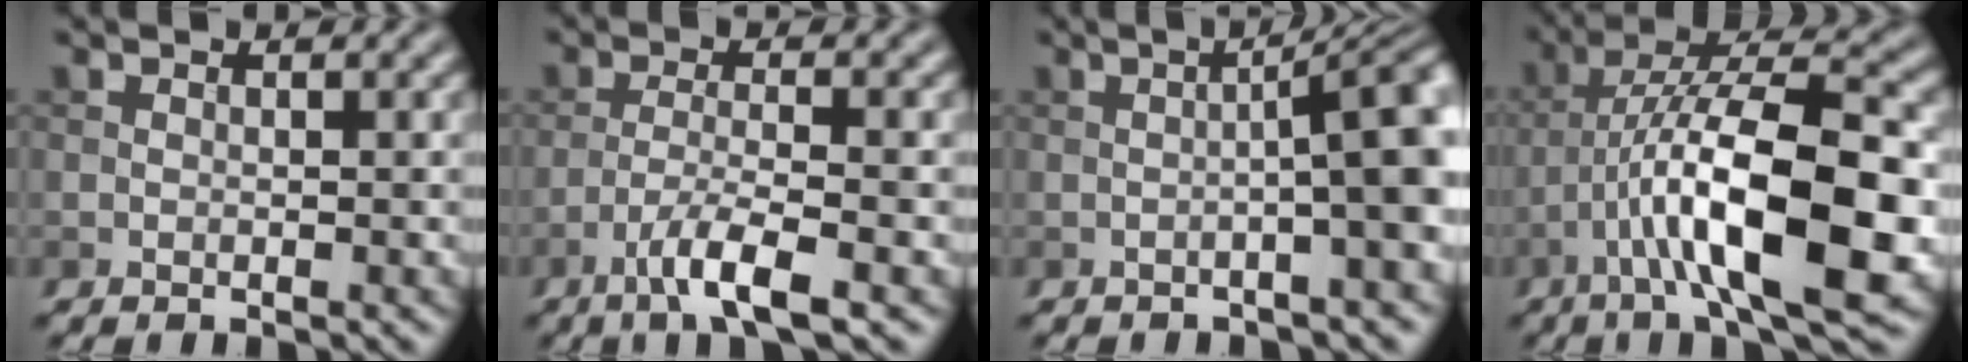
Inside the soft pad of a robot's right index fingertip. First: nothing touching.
{"total": 4.6, "force": [-2.5, 0.7, 3.8], "torque": [-0.069, 0.003, -0.055]}
{"total": 6.1, "force": [-0.5, 0.8, 6.0], "torque": [-0.079, 0.017, -0.012]}
{"total": 12.6, "force": [-3.8, 3.7, 11.4], "torque": [-0.198, 0.015, -0.064]}